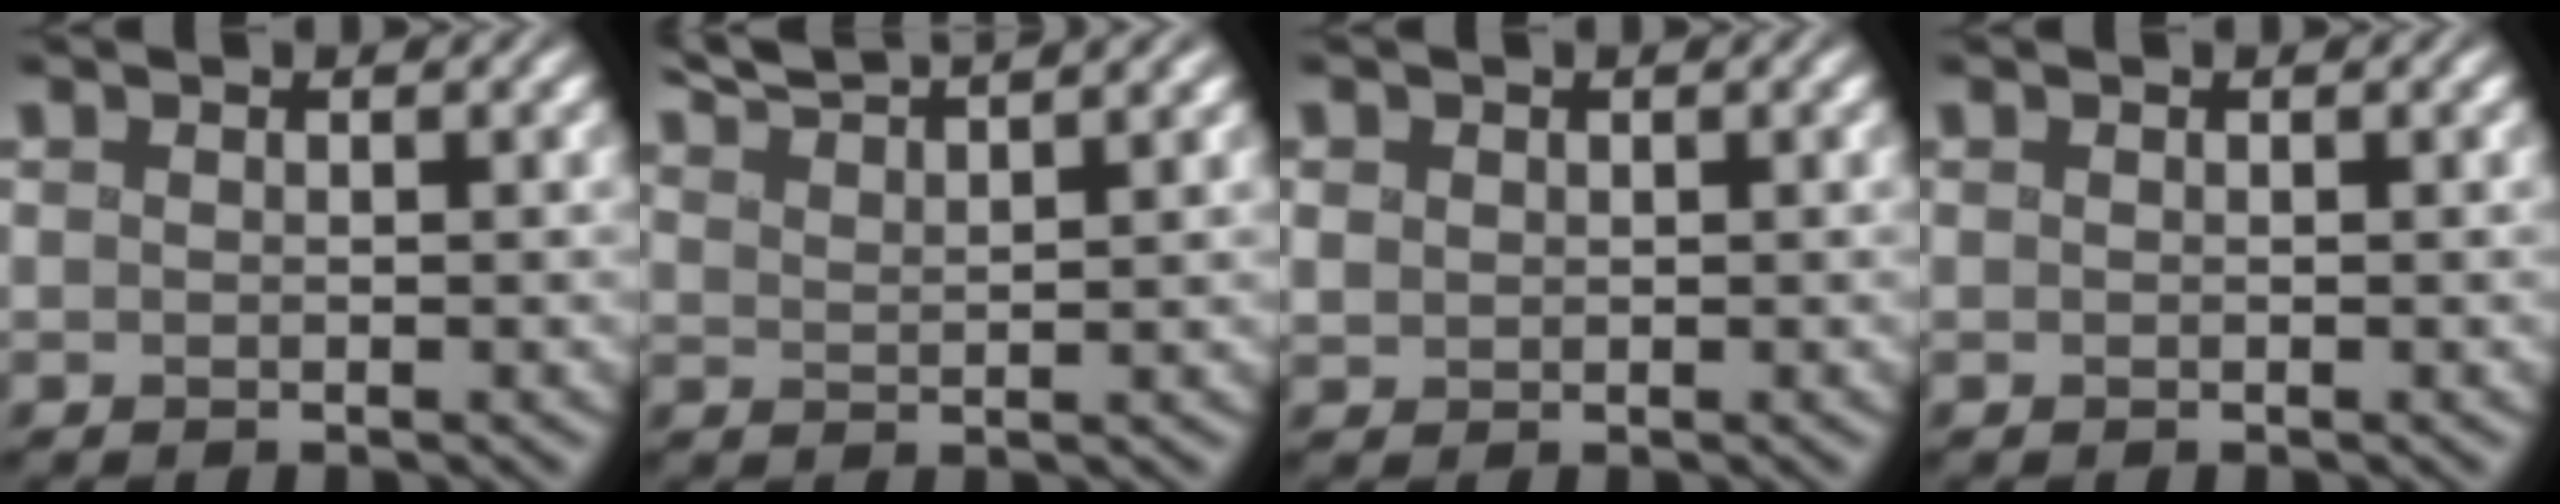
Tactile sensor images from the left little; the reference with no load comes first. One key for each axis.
{"total": 5.3, "fx": 4.9, "fy": 0.5, "fz": 2.1, "tx": -0.033, "ty": 0.017, "tz": 0.076}
{"total": 0.6, "fx": 0.4, "fy": 0.5, "fz": 0.0, "tx": -0.010, "ty": -0.003, "tz": 0.018}
{"total": 0.0}